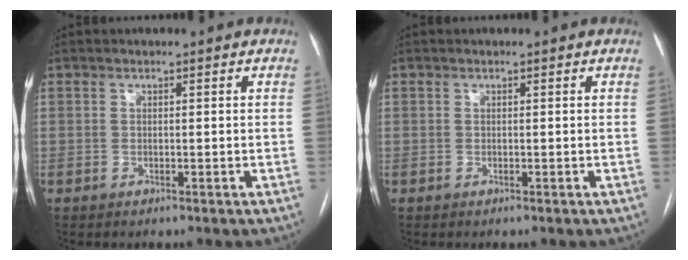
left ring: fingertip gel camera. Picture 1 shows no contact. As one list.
[{"total": 0.0}]